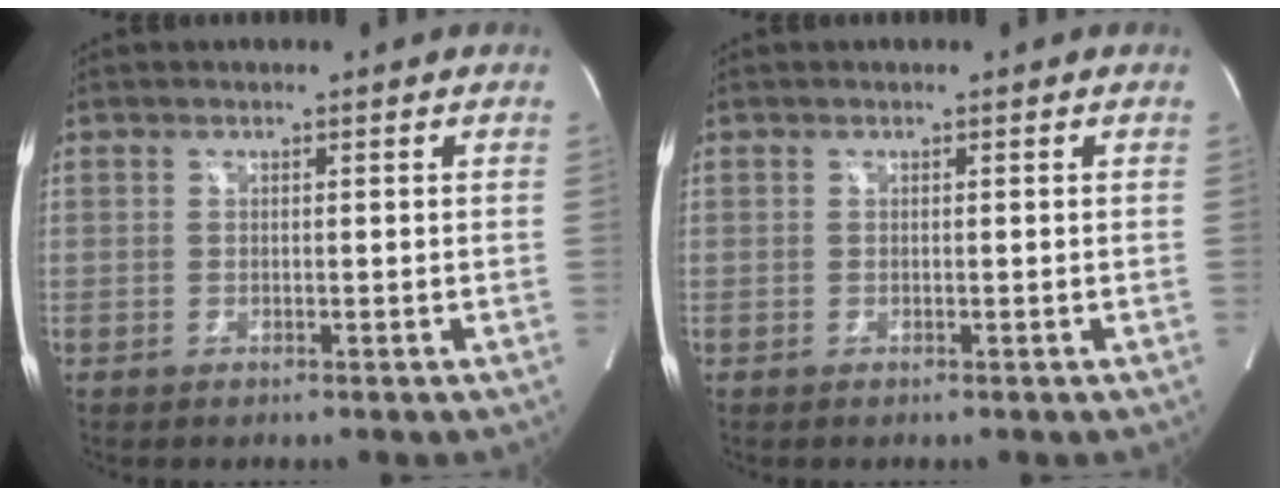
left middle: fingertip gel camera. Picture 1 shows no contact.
{"total": 0.0}